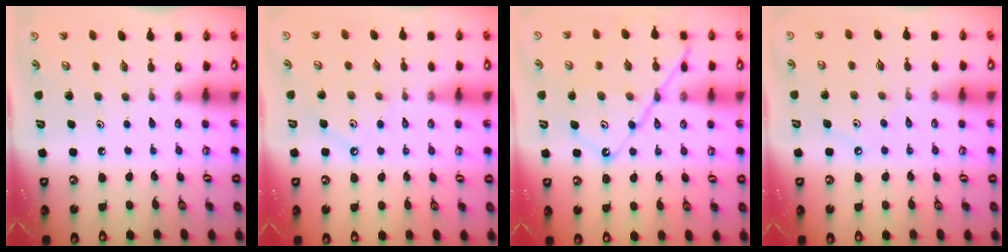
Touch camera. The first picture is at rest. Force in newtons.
{"total": 1.9, "press": 1.9, "slide": 0.4}
{"total": 13.5, "press": 13.4, "slide": 1.4}
{"total": 4.4, "press": 4.4, "slide": 0.5}